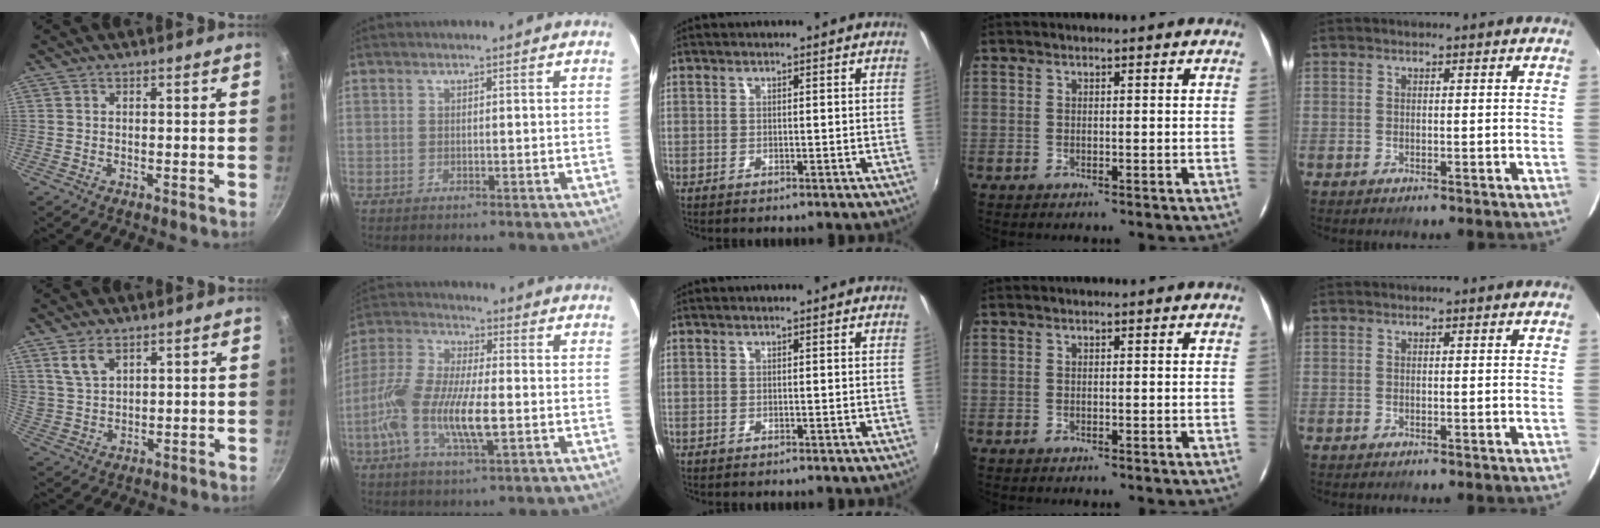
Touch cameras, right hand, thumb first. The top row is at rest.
{"thumb": {"total": 5.9, "force": [3.5, 3.3, 3.4], "torque": [-0.058, -0.014, 0.078]}, "index": {"total": 14.5, "force": [-3.4, 4.6, 13.3], "torque": [-0.281, -0.005, -0.070]}}